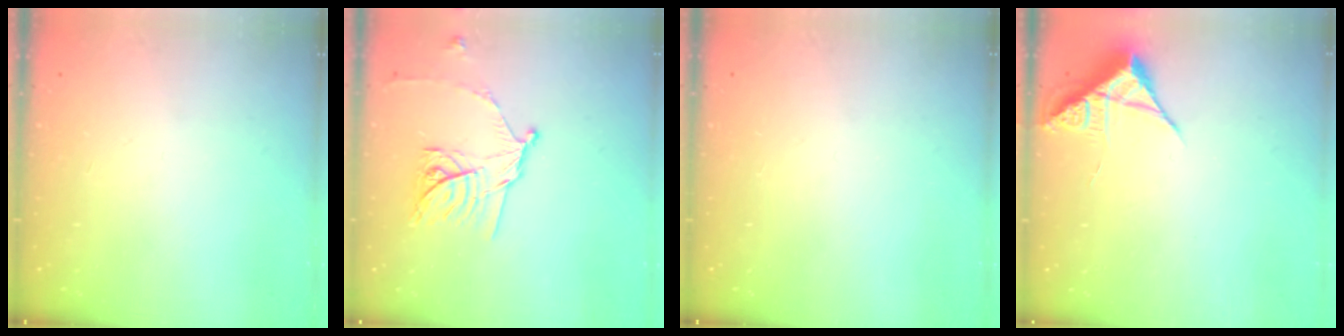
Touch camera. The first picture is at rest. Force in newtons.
{"total": 13.5, "press": 13.5, "slide": 0.1}
{"total": 0.0}
{"total": 7.1, "press": 7.1, "slide": 0.3}